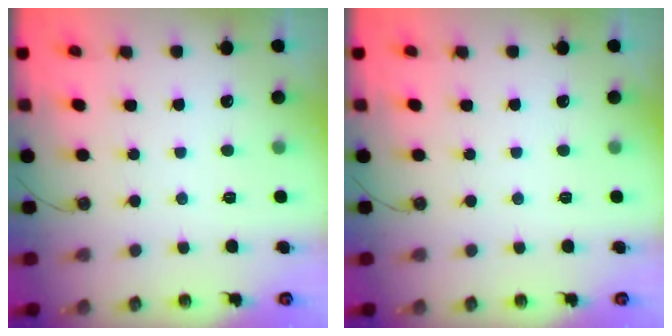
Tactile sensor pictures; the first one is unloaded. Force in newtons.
{"total": 0.0}